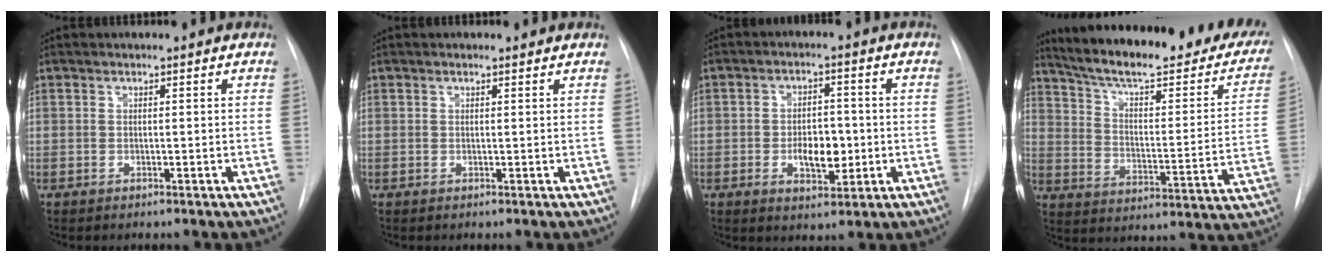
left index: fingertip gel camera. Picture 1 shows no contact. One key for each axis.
{"total": 0.0}
{"total": 6.1, "fx": -1.8, "fy": 3.2, "fz": 4.9, "tx": -0.077, "ty": -0.002, "tz": -0.022}
{"total": 28.9, "fx": 23.5, "fy": 6.6, "fz": 15.5, "tx": -0.226, "ty": -0.044, "tz": 0.301}